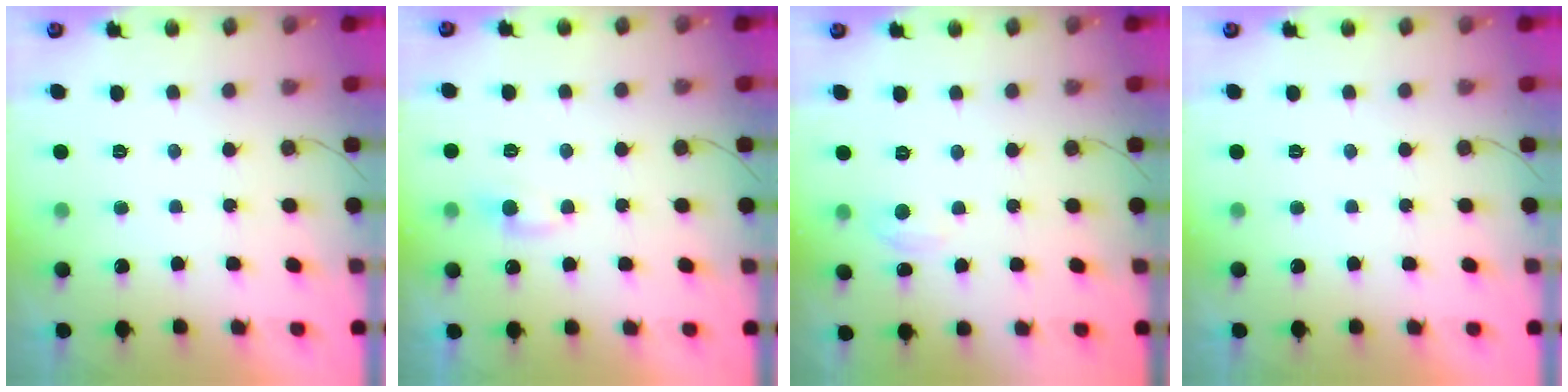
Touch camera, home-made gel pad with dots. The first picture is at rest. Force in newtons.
{"total": 4.3, "press": 4.2, "slide": 0.7}
{"total": 3.3, "press": 3.2, "slide": 0.4}
{"total": 0.0}